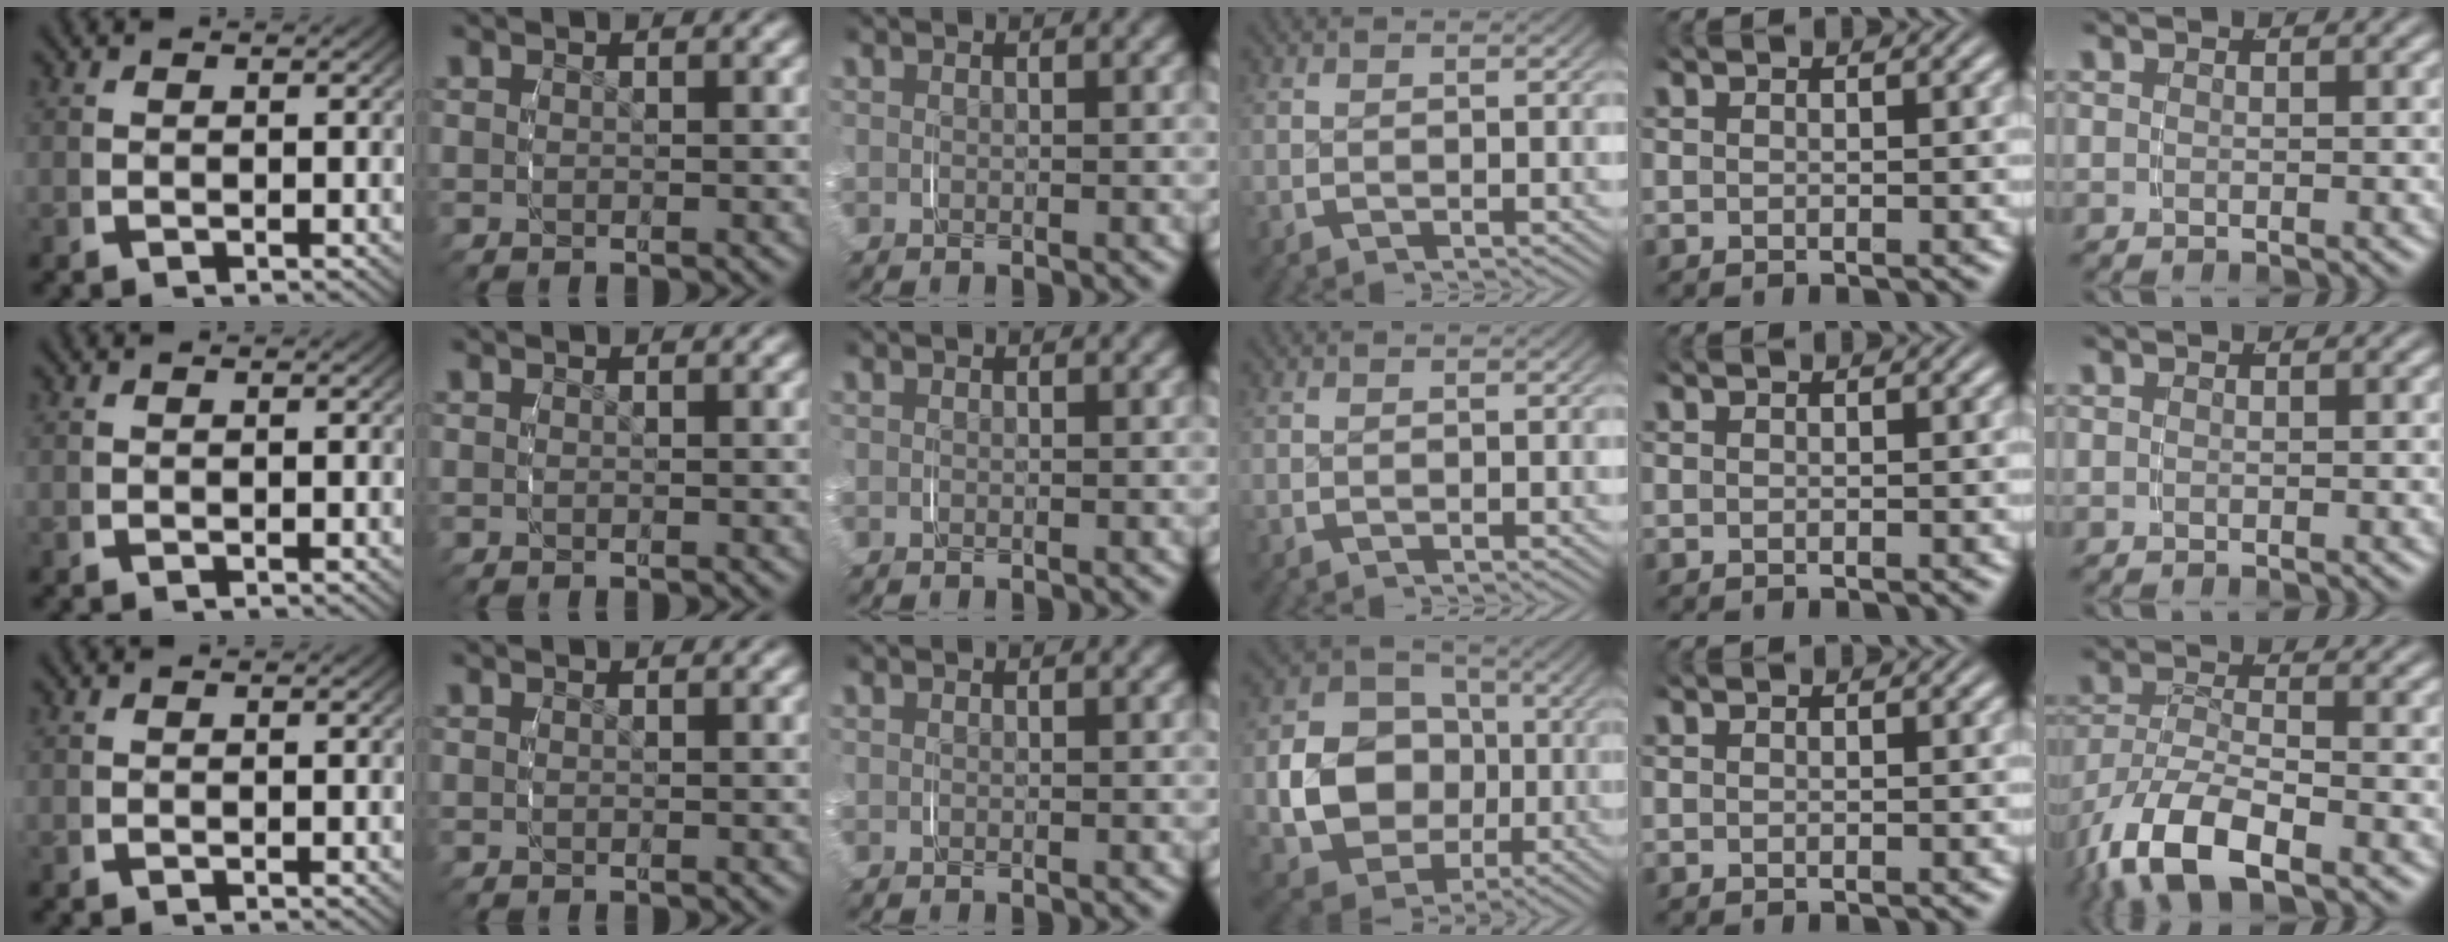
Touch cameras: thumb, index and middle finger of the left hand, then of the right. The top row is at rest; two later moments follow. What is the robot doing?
{"motion": "grasp_and_lifting", "object": "paper"}